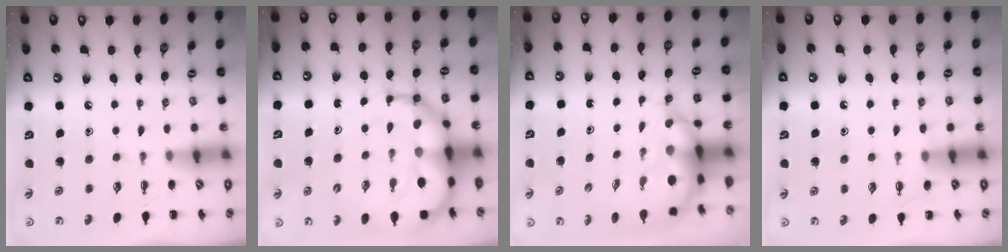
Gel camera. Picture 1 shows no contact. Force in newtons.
{"total": 15.1, "press": 14.6, "slide": 3.9}
{"total": 5.6, "press": 5.4, "slide": 1.3}
{"total": 6.9, "press": 6.7, "slide": 1.6}